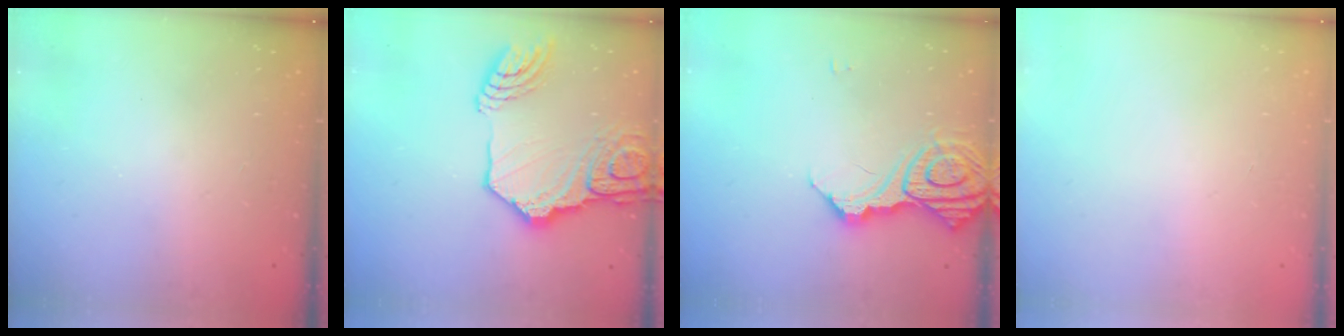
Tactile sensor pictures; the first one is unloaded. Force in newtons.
{"total": 22.5, "press": 22.3, "slide": 2.6}
{"total": 15.4, "press": 15.3, "slide": 1.5}
{"total": 0.0}